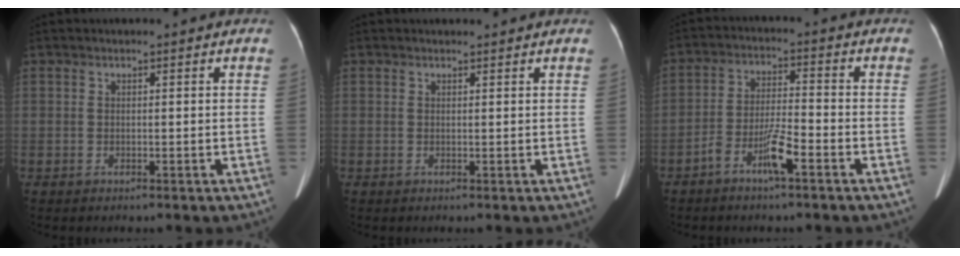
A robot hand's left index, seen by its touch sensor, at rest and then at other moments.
{"total": 0.7, "force": [0.7, 0.2, 0.0], "torque": [-0.011, 0.005, 0.011]}
{"total": 6.0, "force": [-3.7, 0.6, 4.7], "torque": [-0.098, 0.005, -0.069]}